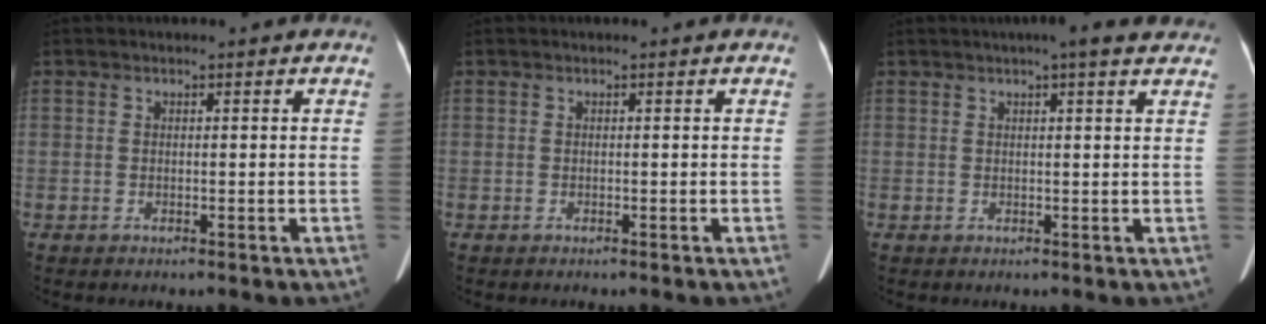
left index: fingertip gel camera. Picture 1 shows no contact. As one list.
[{"total": 0.0}, {"total": 6.2, "force": [5.0, 0.5, 3.7], "torque": [-0.049, 0.020, 0.053]}]